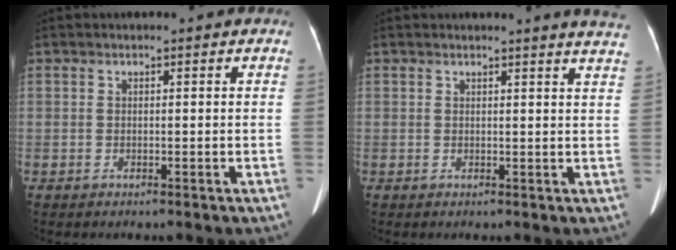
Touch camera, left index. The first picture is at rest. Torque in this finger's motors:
{"motor_torque": [0.16, -1.98, 0.06, 0.04]}